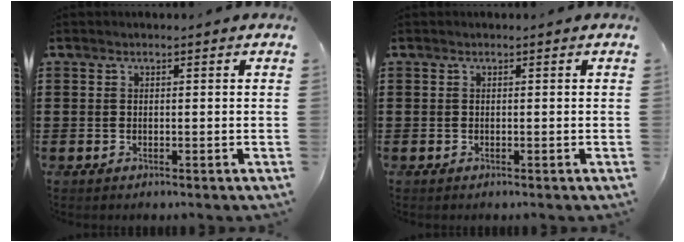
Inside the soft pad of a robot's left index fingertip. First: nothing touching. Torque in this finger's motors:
{"motor_torque": [0.00, 0.00, 0.00, 0.00]}